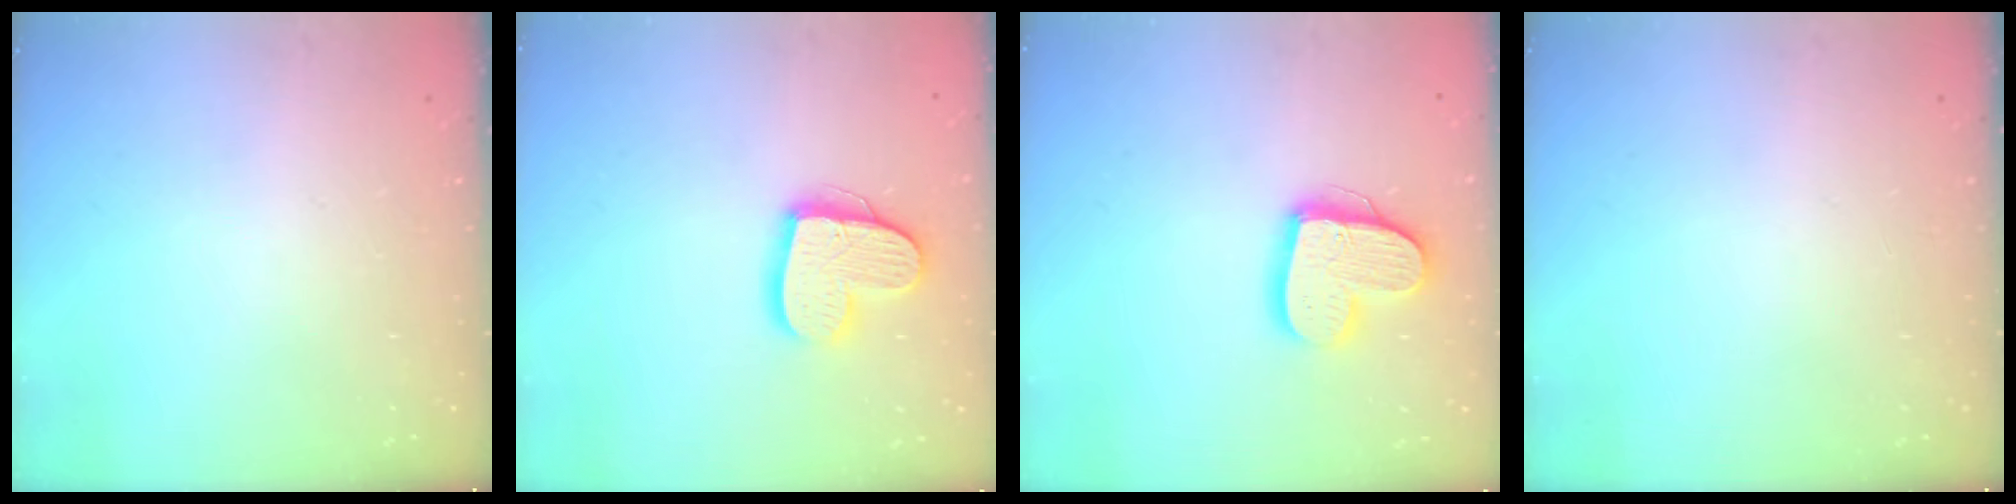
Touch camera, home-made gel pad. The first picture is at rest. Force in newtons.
{"total": 15.0, "press": 14.9, "slide": 1.1}
{"total": 14.6, "press": 14.6, "slide": 1.3}
{"total": 0.0}